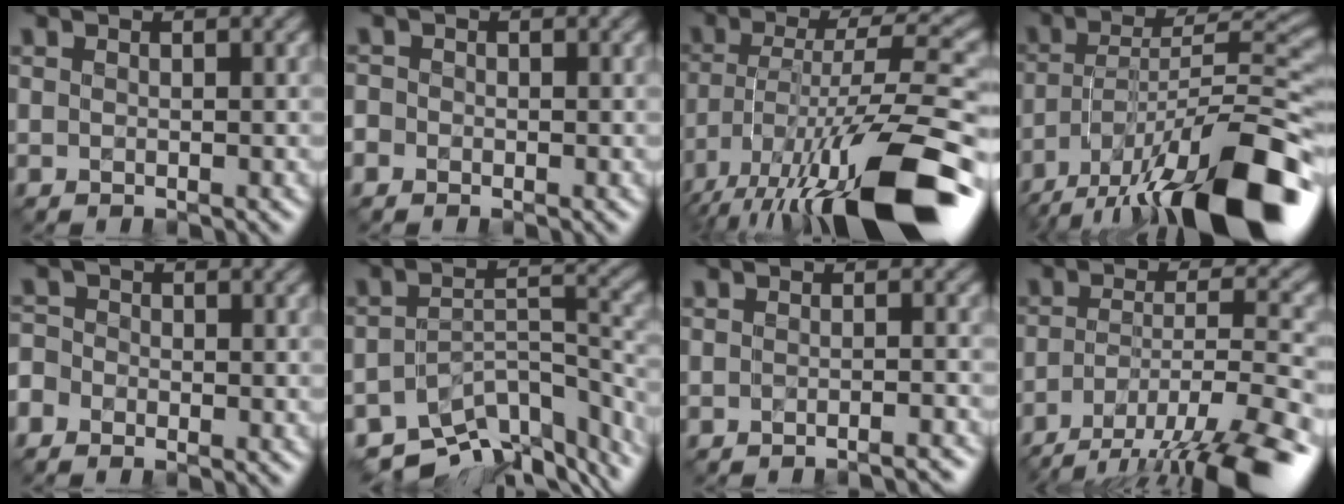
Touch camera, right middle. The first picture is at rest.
{"total": 1.0, "force": [-0.6, 0.8, 0.2], "torque": [0.003, 0.005, -0.012]}
{"total": 15.6, "force": [-8.8, 4.0, 12.2], "torque": [-0.228, 0.005, -0.146]}
{"total": 16.2, "force": [-10.6, 4.1, 11.5], "torque": [-0.202, 0.011, -0.182]}
{"total": 1.9, "force": [-1.3, 1.3, 0.5], "torque": [-0.009, 0.004, -0.035]}
{"total": 10.4, "force": [-8.1, 4.2, 5.0], "torque": [-0.083, -0.011, -0.118]}
{"total": 2.2, "force": [-2.1, 0.0, 0.6], "torque": [-0.001, 0.008, -0.026]}
{"total": 12.4, "force": [-8.9, 3.4, 8.0], "torque": [-0.146, -0.017, -0.127]}